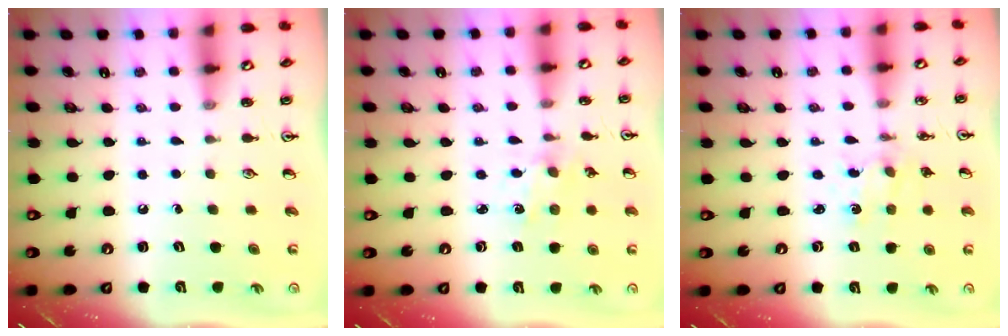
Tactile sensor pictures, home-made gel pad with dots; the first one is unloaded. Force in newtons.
{"total": 1.0, "press": 1.0, "slide": 0.2}
{"total": 1.0, "press": 1.0, "slide": 0.2}